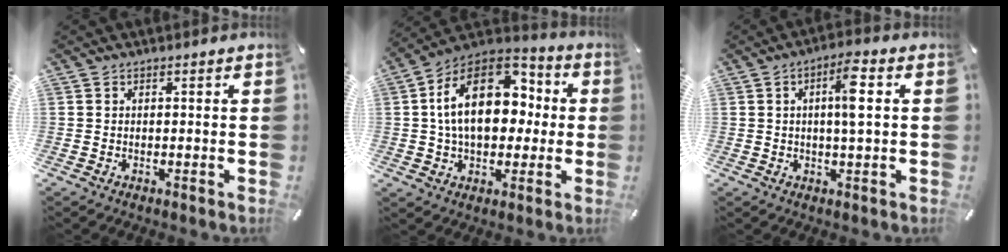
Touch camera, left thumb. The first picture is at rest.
{"total": 20.6, "force": [3.3, 13.7, 15.0], "torque": [-0.273, 0.004, 0.055]}
{"total": 7.3, "force": [1.2, 1.4, 7.1], "torque": [-0.129, 0.004, 0.014]}